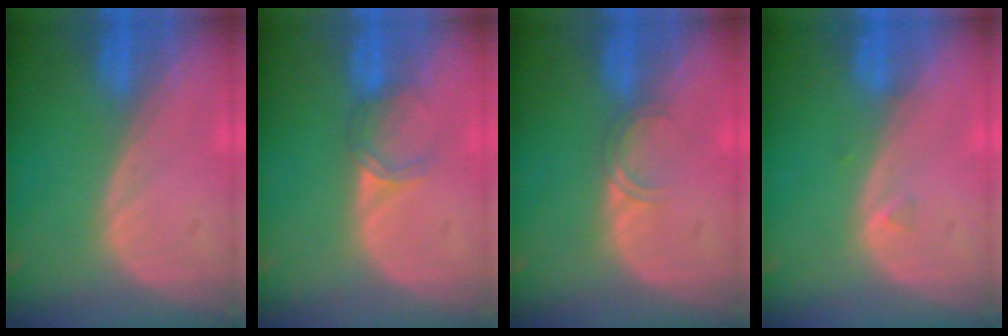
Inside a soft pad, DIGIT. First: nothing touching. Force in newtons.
{"total": 2.9, "press": 2.5, "slide": 1.5}
{"total": 1.7, "press": 1.7, "slide": 0.3}
{"total": 0.7, "press": 0.7, "slide": 0.2}